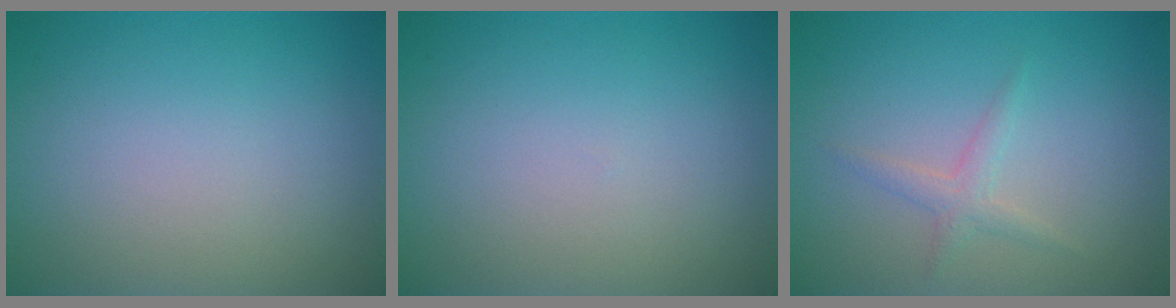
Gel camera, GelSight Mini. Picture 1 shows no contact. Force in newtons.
{"total": 0.0}
{"total": 1.5, "press": 1.5, "slide": 0.0}